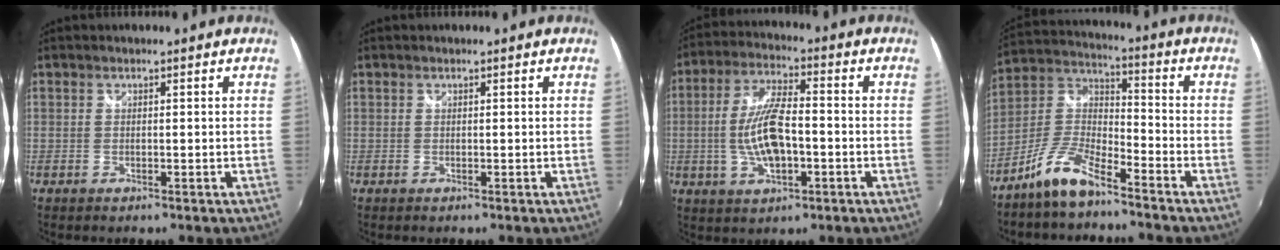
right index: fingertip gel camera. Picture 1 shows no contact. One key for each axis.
{"total": 0.0}
{"total": 10.9, "fx": -2.1, "fy": 4.0, "fz": 9.9, "tx": -0.199, "ty": 0.003, "tz": -0.036}
{"total": 9.9, "fx": -7.3, "fy": 2.8, "fz": 6.1, "tx": -0.148, "ty": 0.019, "tz": -0.146}